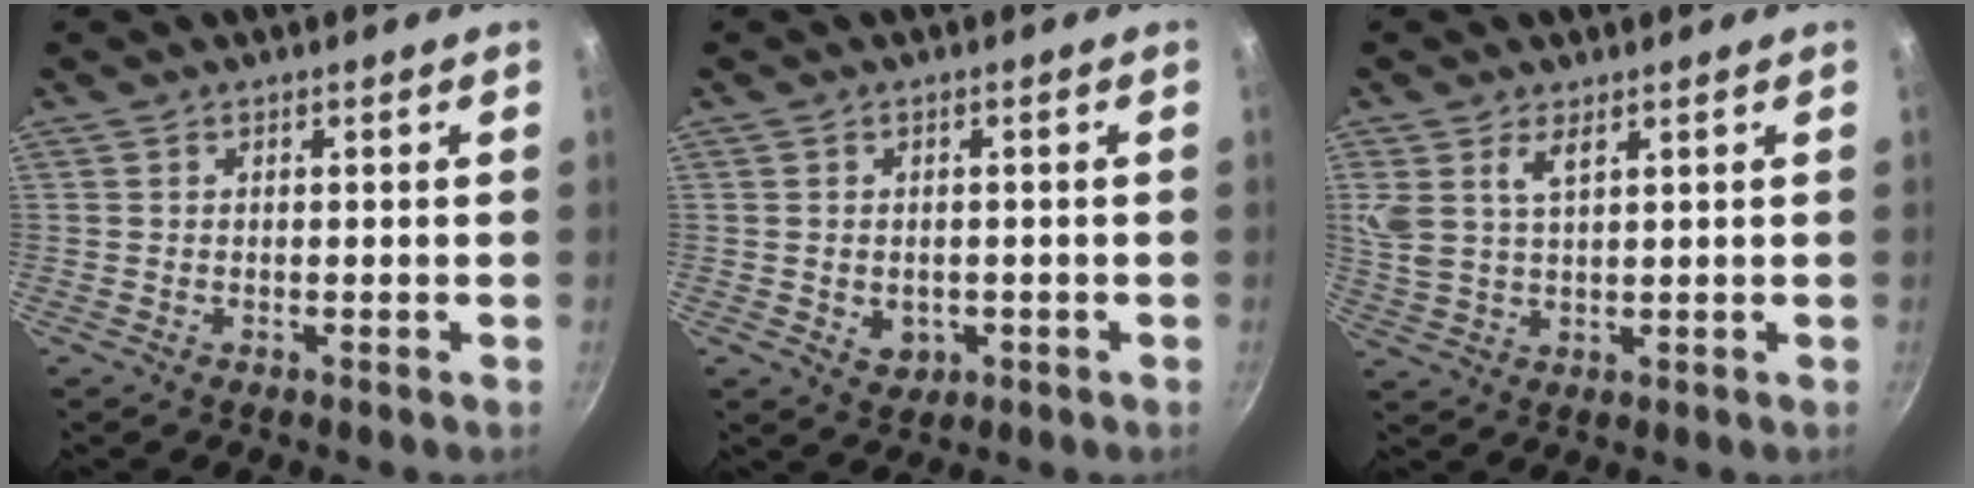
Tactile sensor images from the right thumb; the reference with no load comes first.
{"total": 3.4, "force": [-0.7, 2.8, 1.9], "torque": [-0.015, 0.001, -0.001]}
{"total": 5.4, "force": [2.6, 2.3, 4.1], "torque": [-0.090, -0.007, 0.063]}